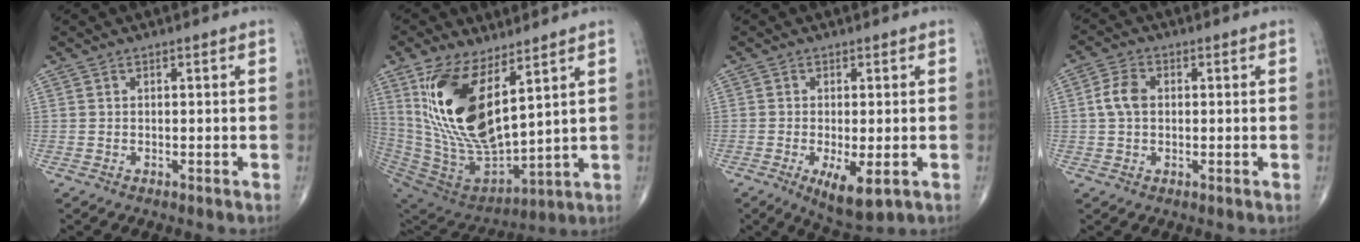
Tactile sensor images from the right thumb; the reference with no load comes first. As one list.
[{"total": 21.3, "force": [8.2, 9.2, 17.4], "torque": [-0.339, -0.051, 0.175]}, {"total": 7.1, "force": [-2.3, 2.4, 6.2], "torque": [-0.106, -0.019, -0.032]}, {"total": 4.6, "force": [0.4, 3.1, 3.3], "torque": [-0.069, 0.009, 0.002]}]